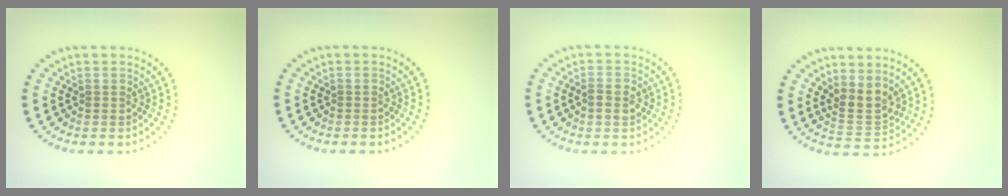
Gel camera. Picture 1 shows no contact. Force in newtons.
{"total": 0.0}
{"total": 1.8, "press": 1.8, "slide": 0.2}
{"total": 2.8, "press": 2.4, "slide": 1.4}